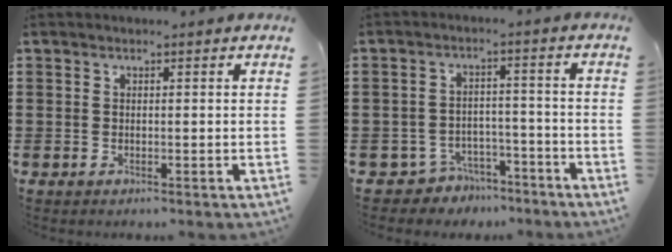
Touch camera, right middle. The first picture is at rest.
{"total": 4.4, "force": [-4.1, 1.4, 0.3], "torque": [-0.021, 0.006, -0.086]}